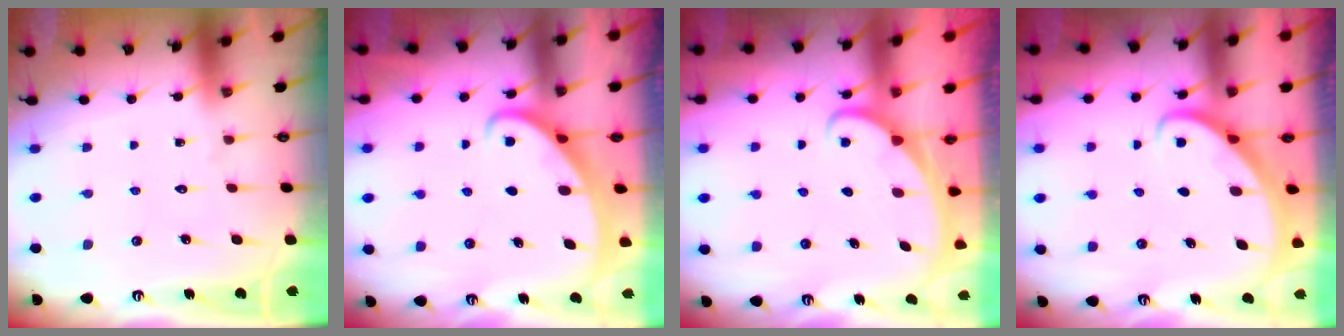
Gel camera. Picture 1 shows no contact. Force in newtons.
{"total": 2.3, "press": 2.3, "slide": 0.2}
{"total": 1.8, "press": 1.7, "slide": 0.1}
{"total": 2.8, "press": 2.8, "slide": 0.2}